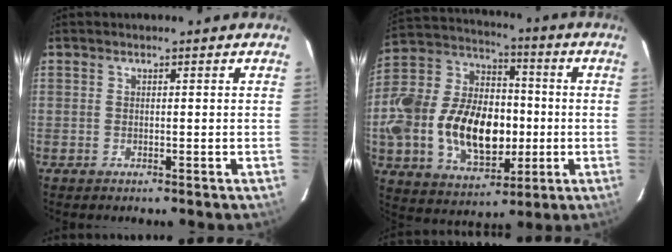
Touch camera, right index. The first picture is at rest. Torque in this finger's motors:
{"motor_torque": [1.57, 0.57, 1.05, 0.21]}